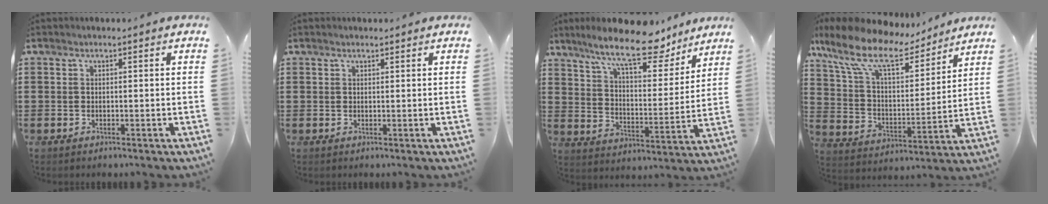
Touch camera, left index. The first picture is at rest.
{"total": 0.6, "force": [0.5, 0.1, 0.2], "torque": [-0.004, 0.001, 0.010]}
{"total": 13.1, "force": [10.5, 2.6, 7.2], "torque": [-0.153, -0.051, 0.180]}
{"total": 13.0, "force": [9.9, 3.7, 7.6], "torque": [-0.183, -0.049, 0.171]}